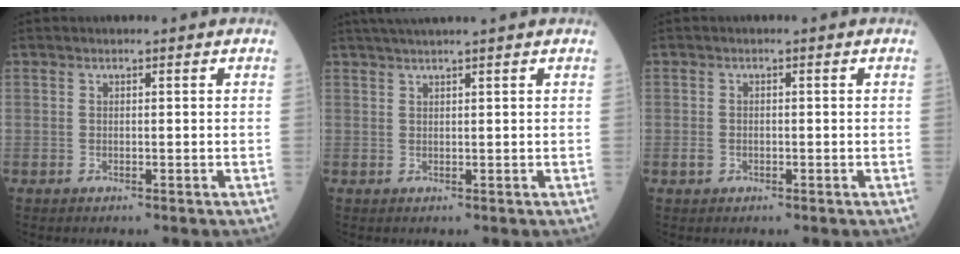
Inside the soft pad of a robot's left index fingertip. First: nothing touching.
{"total": 5.2, "force": [4.3, -0.9, 2.9], "torque": [-0.039, 0.026, 0.070]}
{"total": 1.1, "force": [-0.5, 0.9, 0.4], "torque": [-0.013, 0.002, -0.006]}